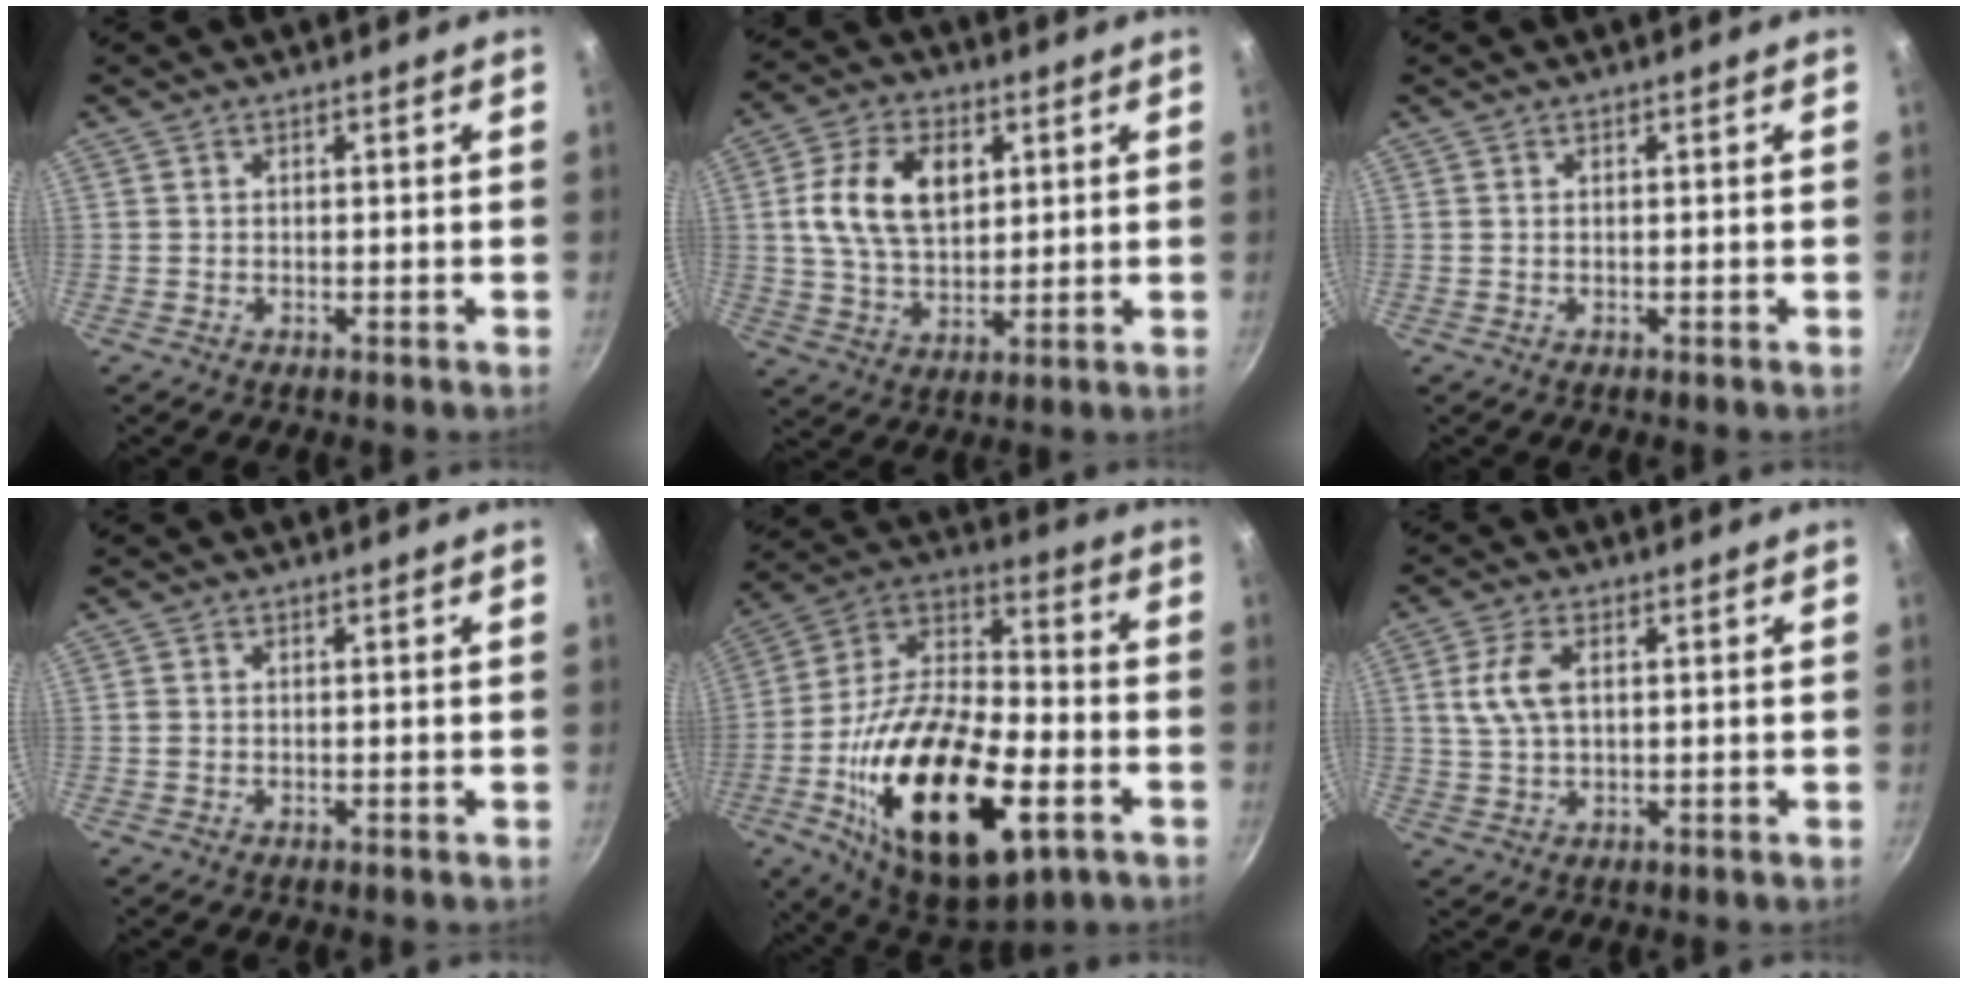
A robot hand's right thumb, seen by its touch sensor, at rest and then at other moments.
{"total": 13.1, "force": [3.1, 8.5, 9.4], "torque": [-0.154, -0.003, 0.053]}
{"total": 0.0}
{"total": 0.6, "force": [-0.2, 0.5, 0.2], "torque": [-0.003, 0.002, -0.004]}
{"total": 31.3, "force": [-10.0, 15.4, 25.4], "torque": [-0.431, 0.027, -0.170]}
{"total": 6.4, "force": [1.4, 3.5, 5.1], "torque": [-0.103, 0.006, 0.025]}